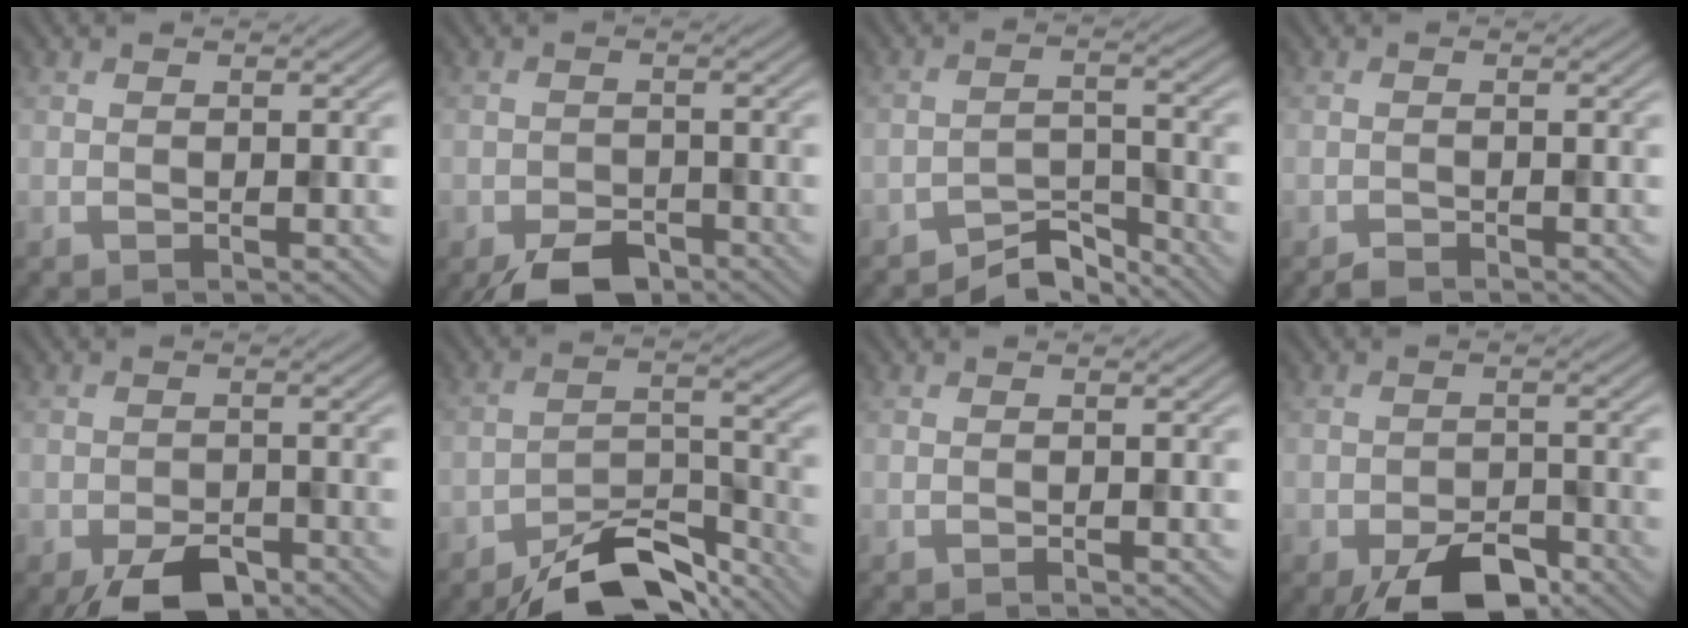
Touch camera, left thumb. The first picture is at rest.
{"total": 5.0, "force": [-3.6, 2.4, 2.4], "torque": [-0.040, -0.005, -0.064]}
{"total": 5.0, "force": [-4.5, 1.3, 1.6], "torque": [-0.024, 0.007, -0.084]}
{"total": 1.1, "force": [-1.0, 0.3, 0.3], "torque": [-0.008, 0.001, -0.019]}
{"total": 5.7, "force": [-3.9, 2.8, 3.2], "torque": [-0.050, -0.008, -0.062]}
{"total": 9.6, "force": [-7.7, 3.2, 4.9], "torque": [-0.074, 0.008, -0.141]}
{"total": 0.0}
{"total": 7.2, "force": [-4.8, 3.3, 4.2], "torque": [-0.064, -0.007, -0.077]}